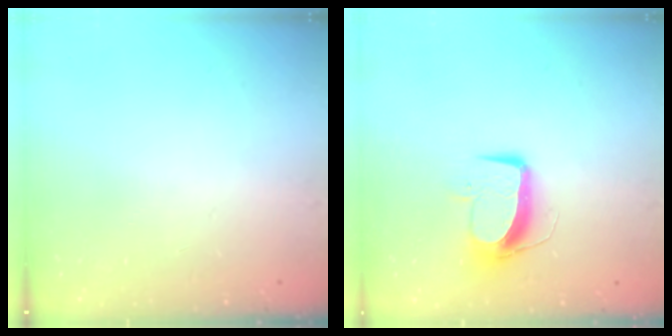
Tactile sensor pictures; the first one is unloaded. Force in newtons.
{"total": 9.9, "press": 9.8, "slide": 1.0}